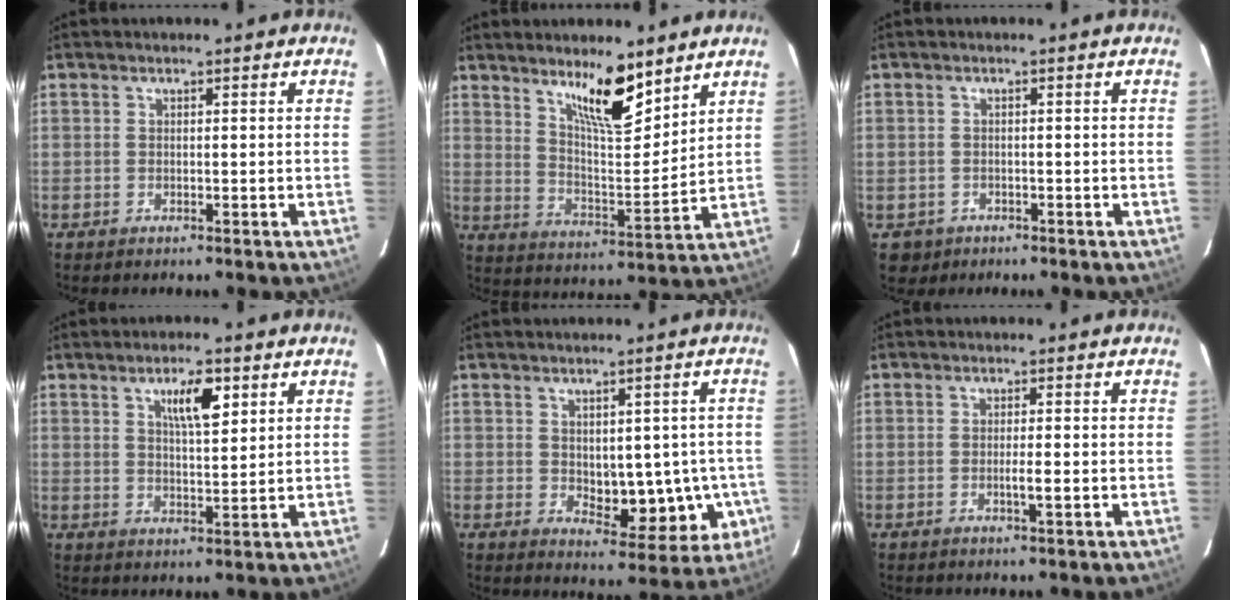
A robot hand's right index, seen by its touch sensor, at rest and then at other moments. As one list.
[{"total": 10.4, "force": [7.2, 1.9, 7.2], "torque": [-0.125, -0.011, 0.131]}, {"total": 3.1, "force": [-1.3, 2.8, 0.0], "torque": [0.001, 0.009, -0.018]}, {"total": 5.9, "force": [2.9, 1.3, 4.9], "torque": [-0.084, 0.002, 0.049]}, {"total": 9.9, "force": [-1.1, 5.1, 8.3], "torque": [-0.088, 0.007, 0.003]}, {"total": 1.9, "force": [-0.5, -0.1, 1.8], "torque": [-0.034, -0.002, -0.008]}]